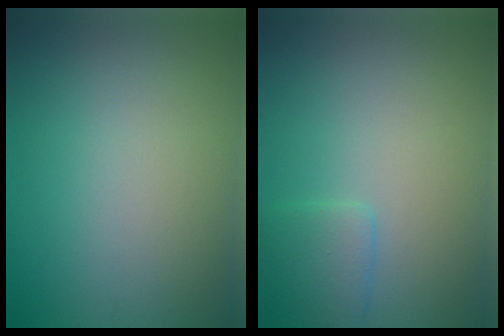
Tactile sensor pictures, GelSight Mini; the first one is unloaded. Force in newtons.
{"total": 1.9, "press": 1.9, "slide": 0.1}